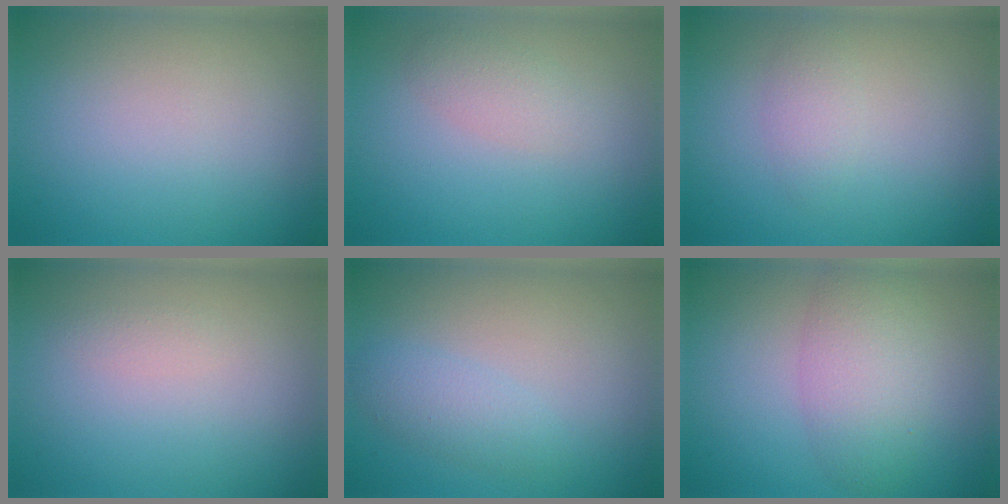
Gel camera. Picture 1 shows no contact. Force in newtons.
{"total": 1.7, "press": 1.7, "slide": 0.0}
{"total": 1.6, "press": 1.6, "slide": 0.0}
{"total": 0.7, "press": 0.7, "slide": 0.0}
{"total": 2.0, "press": 2.0, "slide": 0.1}
{"total": 4.4, "press": 4.4, "slide": 0.2}